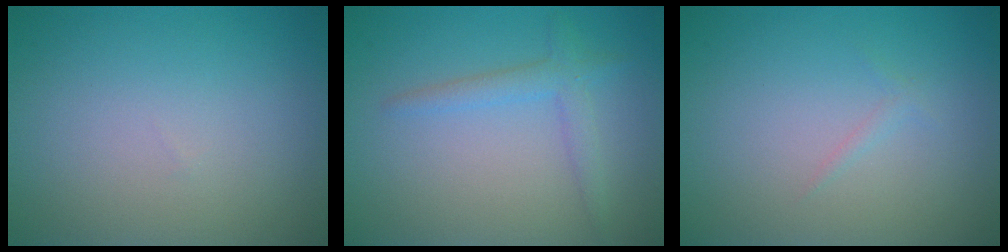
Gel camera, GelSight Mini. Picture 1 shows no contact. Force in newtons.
{"total": 3.0, "press": 3.0, "slide": 0.2}
{"total": 0.5, "press": 0.5, "slide": 0.1}